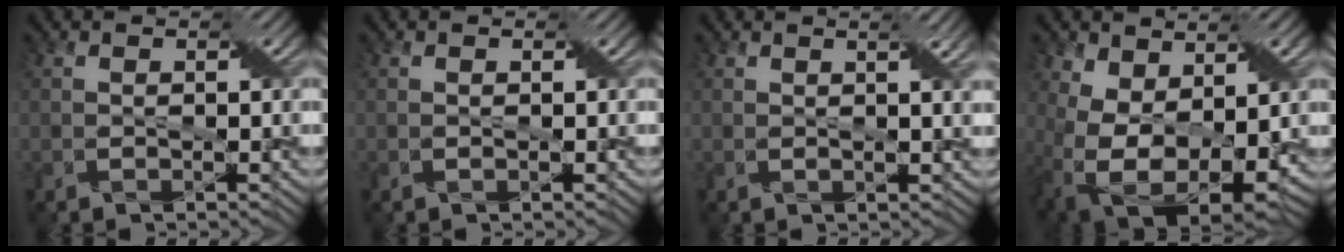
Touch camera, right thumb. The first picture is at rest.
{"total": 0.0}
{"total": 3.1, "force": [1.2, 0.3, 2.8], "torque": [-0.047, 0.003, 0.020]}
{"total": 13.0, "force": [1.0, 8.1, 10.1], "torque": [-0.220, -0.033, 0.034]}